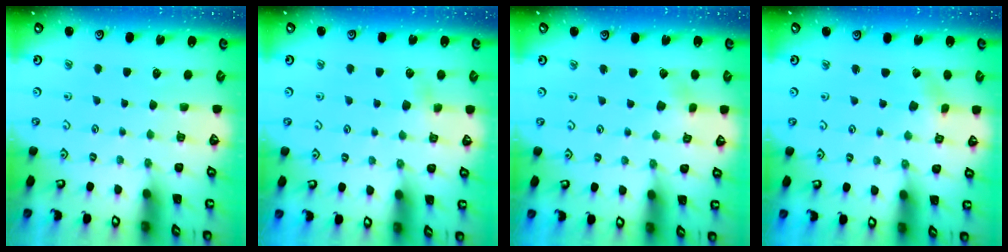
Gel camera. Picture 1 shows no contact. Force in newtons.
{"total": 3.4, "press": 3.3, "slide": 0.3}
{"total": 3.0, "press": 3.0, "slide": 0.4}
{"total": 0.9, "press": 0.9, "slide": 0.2}